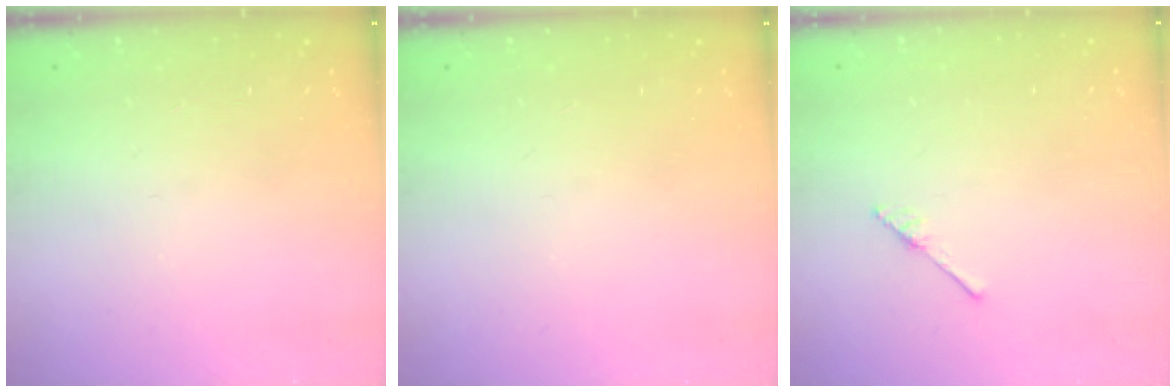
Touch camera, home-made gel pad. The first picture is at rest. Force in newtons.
{"total": 0.0}
{"total": 2.5, "press": 2.4, "slide": 0.3}